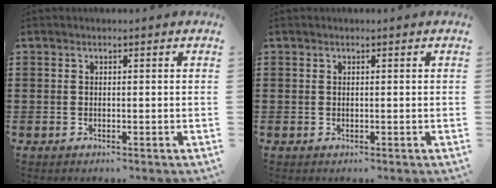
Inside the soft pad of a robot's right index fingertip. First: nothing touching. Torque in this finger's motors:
{"motor_torque": [-0.12, 0.60, 0.00, 0.00]}